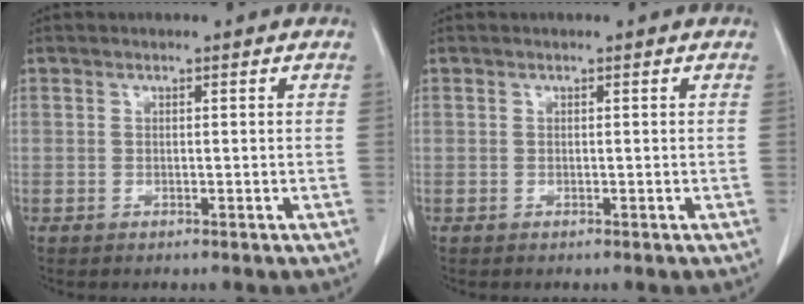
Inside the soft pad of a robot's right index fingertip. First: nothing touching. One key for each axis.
{"total": 0.0}